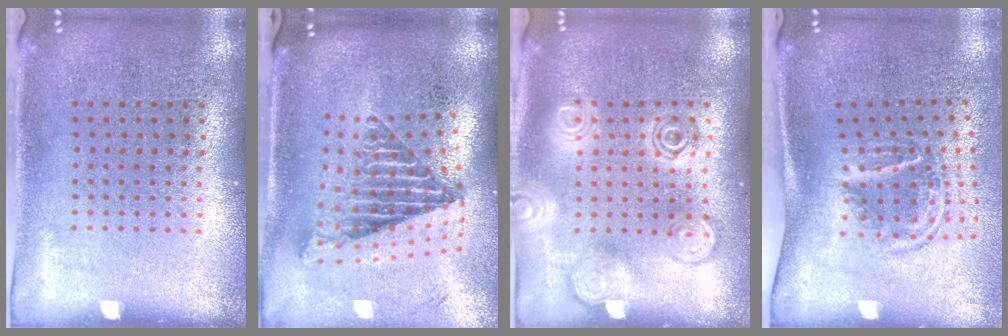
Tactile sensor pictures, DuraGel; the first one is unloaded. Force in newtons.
{"total": 2.5, "press": 1.7, "slide": 1.9}
{"total": 1.9, "press": 1.9, "slide": 0.2}
{"total": 1.8, "press": 1.2, "slide": 1.4}